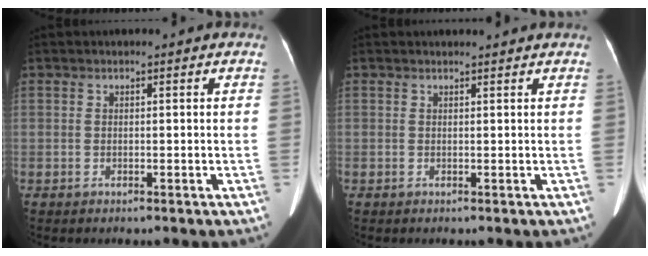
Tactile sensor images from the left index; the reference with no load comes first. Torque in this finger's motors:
{"motor_torque": [0.28, -0.57, 0.01, -0.15]}